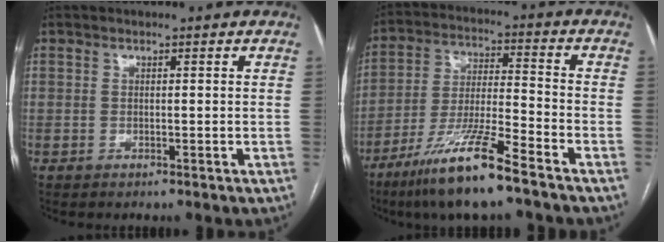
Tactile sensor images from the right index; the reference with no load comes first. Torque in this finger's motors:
{"motor_torque": [0.98, -0.84, 0.66, 0.19]}